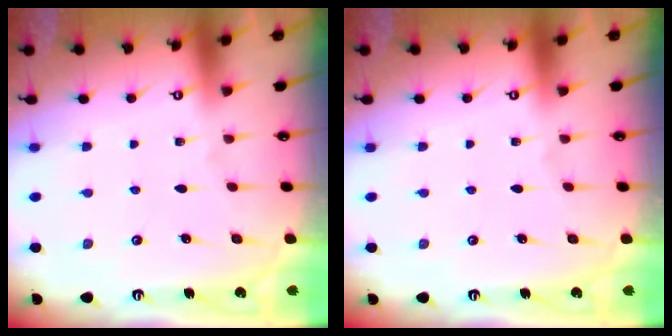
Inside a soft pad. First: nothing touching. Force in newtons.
{"total": 0.0}